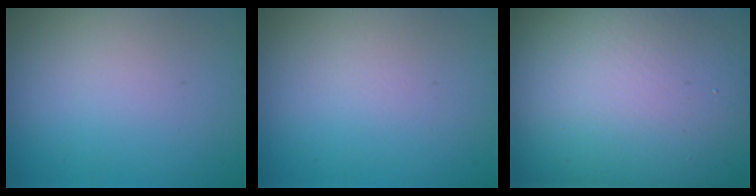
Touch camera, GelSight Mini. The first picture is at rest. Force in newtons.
{"total": 0.0}
{"total": 20.5, "press": 20.4, "slide": 1.1}